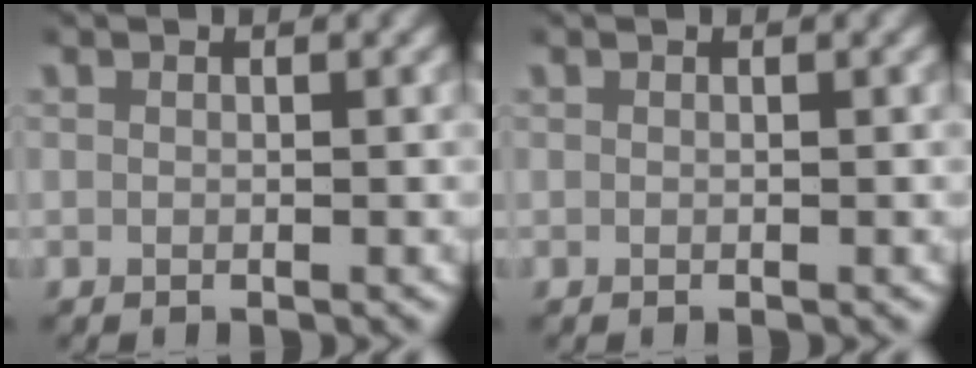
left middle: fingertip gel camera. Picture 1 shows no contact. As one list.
[{"total": 0.0}]